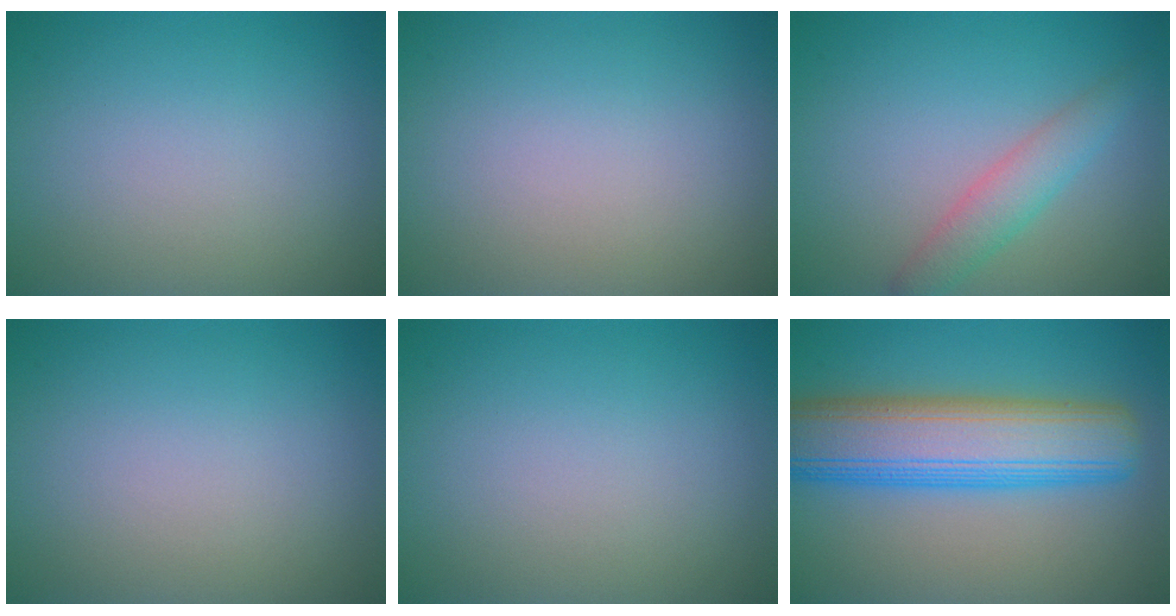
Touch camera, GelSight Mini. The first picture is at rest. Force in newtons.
{"total": 0.0}
{"total": 2.8, "press": 2.8, "slide": 0.1}
{"total": 0.0}
{"total": 0.0}
{"total": 10.0, "press": 10.0, "slide": 0.3}